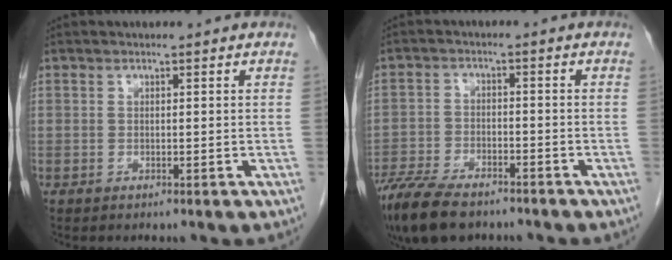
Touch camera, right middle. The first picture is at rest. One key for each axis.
{"total": 10.9, "fx": -8.5, "fy": 3.7, "fz": 5.7, "tx": -0.107, "ty": -0.018, "tz": -0.145}